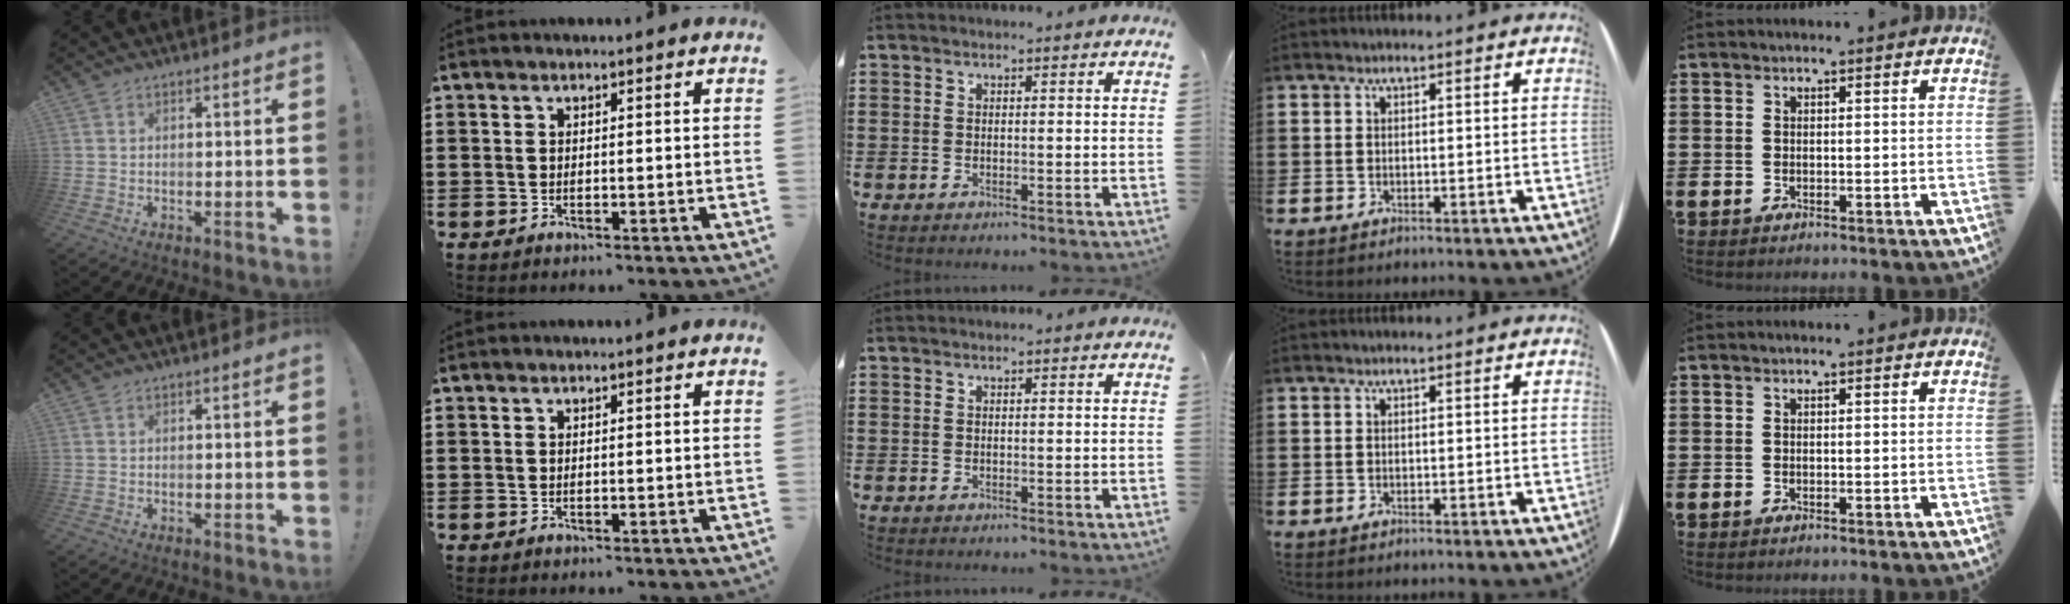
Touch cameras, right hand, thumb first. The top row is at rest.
{}